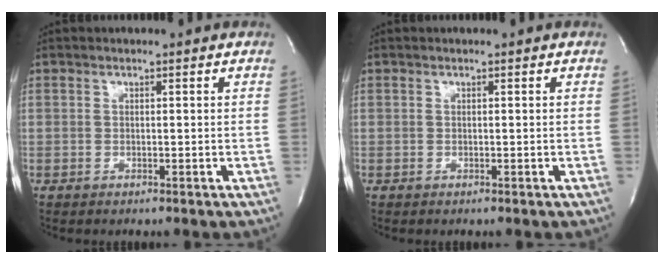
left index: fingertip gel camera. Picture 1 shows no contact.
{"total": 0.0}